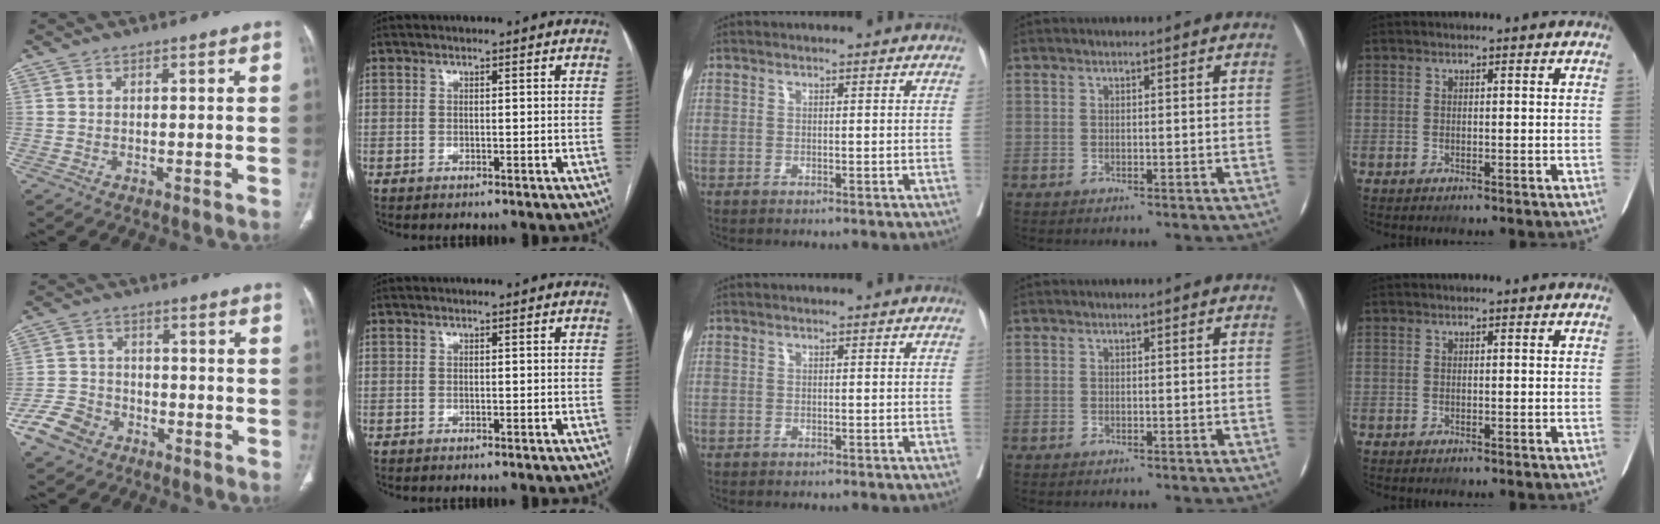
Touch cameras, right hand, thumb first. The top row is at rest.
{"thumb": {"total": 7.7, "force": [-4.3, 5.7, 2.9], "torque": [-0.050, 0.024, -0.082]}}